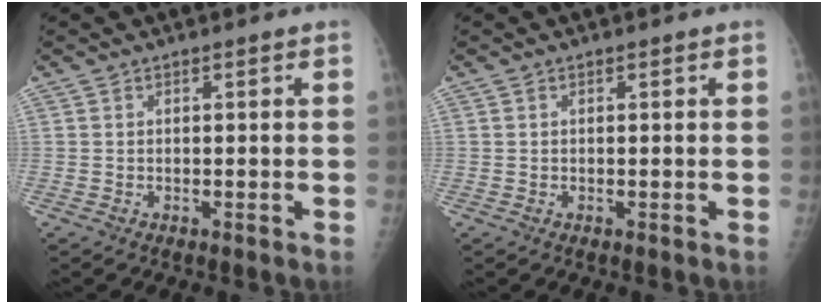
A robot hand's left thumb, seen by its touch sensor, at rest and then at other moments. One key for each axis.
{"total": 0.0}